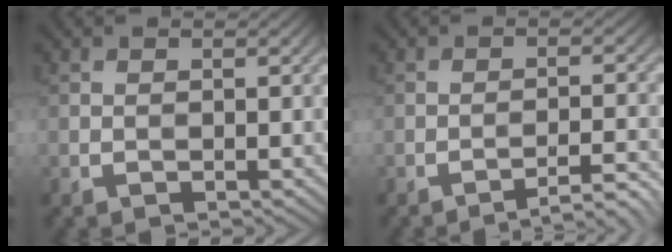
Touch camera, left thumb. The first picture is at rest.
{"total": 4.2, "force": [-3.4, 0.3, 2.4], "torque": [-0.038, 0.016, -0.056]}